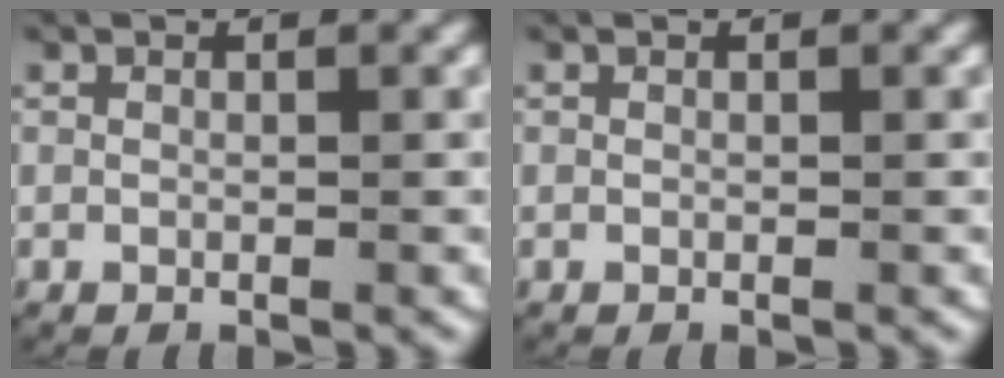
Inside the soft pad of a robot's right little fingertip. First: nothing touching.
{"total": 0.0}